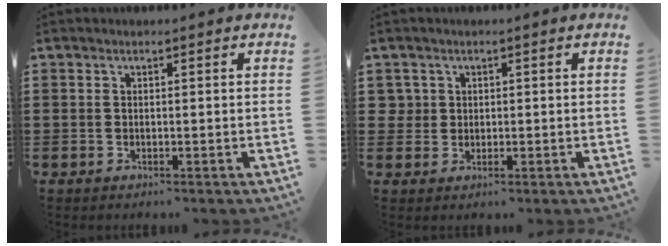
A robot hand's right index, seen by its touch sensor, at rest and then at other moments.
{"total": 2.1, "force": [0.5, 2.0, 0.2], "torque": [-0.014, 0.011, 0.008]}